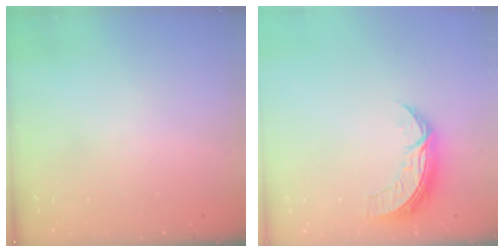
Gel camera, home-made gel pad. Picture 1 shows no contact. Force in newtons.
{"total": 8.8, "press": 8.8, "slide": 0.6}